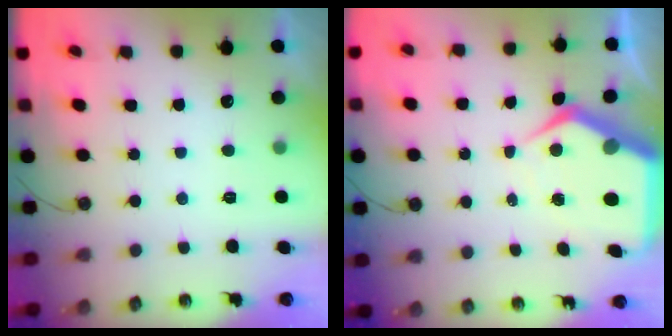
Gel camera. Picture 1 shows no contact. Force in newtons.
{"total": 10.0, "press": 9.9, "slide": 0.9}